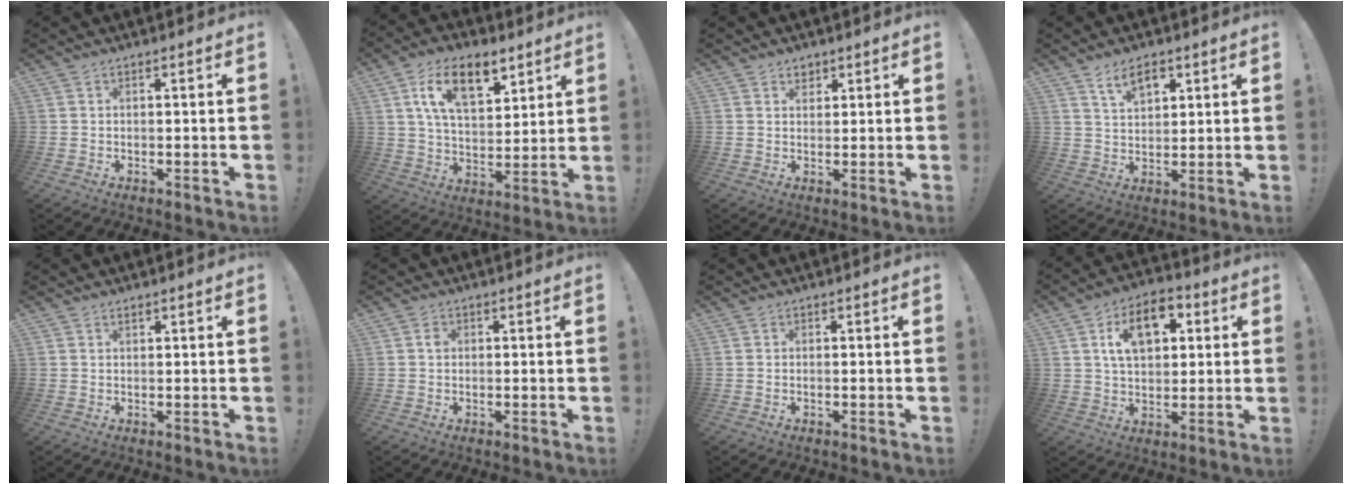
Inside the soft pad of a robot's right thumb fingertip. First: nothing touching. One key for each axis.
{"total": 15.4, "fx": 8.0, "fy": 8.0, "fz": 10.5, "tx": -0.165, "ty": -0.021, "tz": 0.142}
{"total": 2.8, "fx": 1.9, "fy": 1.9, "fz": 0.5, "tx": 0.001, "ty": -0.009, "tz": 0.033}
{"total": 7.6, "fx": 4.7, "fy": 4.0, "fz": 4.5, "tx": -0.077, "ty": -0.012, "tz": 0.084}
{"total": 0.8, "fx": 0.7, "fy": 0.3, "fz": 0.3, "tx": -0.005, "ty": 0.001, "tz": 0.012}
{"total": 1.2, "fx": 0.1, "fy": 1.0, "fz": 0.7, "tx": -0.010, "ty": 0.004, "tz": 0.000}
{"total": 0.0}
{"total": 12.6, "fx": 4.5, "fy": 8.1, "fz": 8.5, "tx": -0.131, "ty": 0.004, "tz": 0.081}